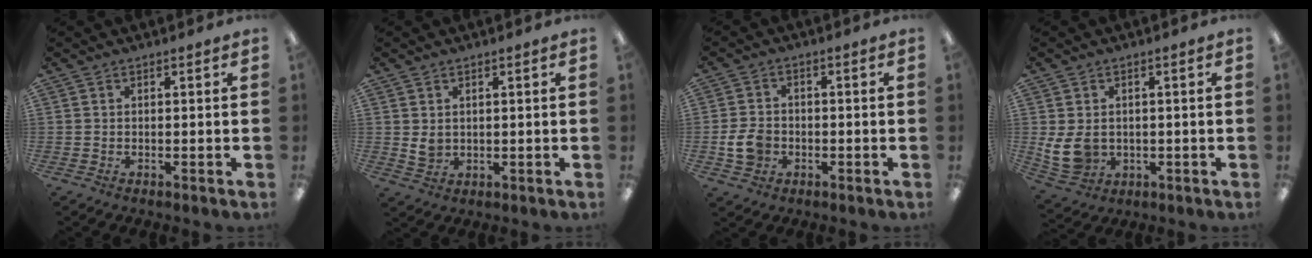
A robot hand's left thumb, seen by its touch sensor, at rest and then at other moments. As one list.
[{"total": 2.9, "force": [1.2, 2.3, 1.4], "torque": [-0.021, -0.002, 0.021]}, {"total": 6.3, "force": [-1.6, 4.9, 3.6], "torque": [-0.072, 0.005, -0.030]}, {"total": 7.2, "force": [0.4, 5.7, 4.4], "torque": [-0.105, 0.002, 0.009]}]